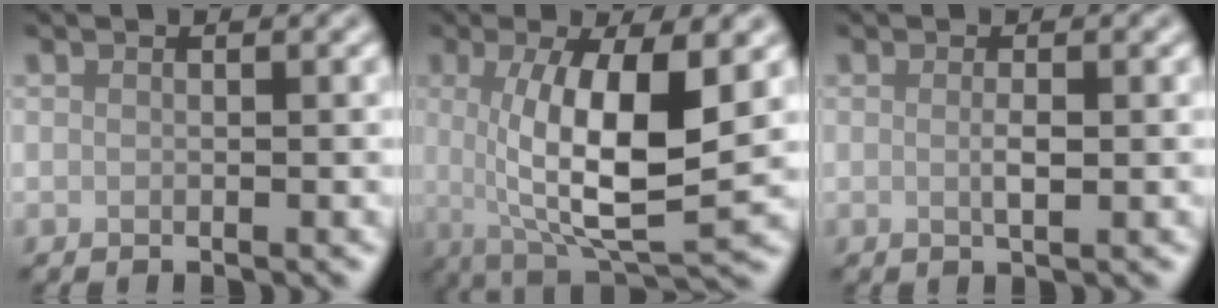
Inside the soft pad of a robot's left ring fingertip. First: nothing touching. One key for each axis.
{"total": 10.2, "fx": 0.6, "fy": 3.3, "fz": 9.7, "tx": -0.157, "ty": -0.016, "tz": 0.016}
{"total": 1.4, "fx": 0.0, "fy": 0.3, "fz": 1.3, "tx": -0.024, "ty": -0.002, "tz": -0.001}